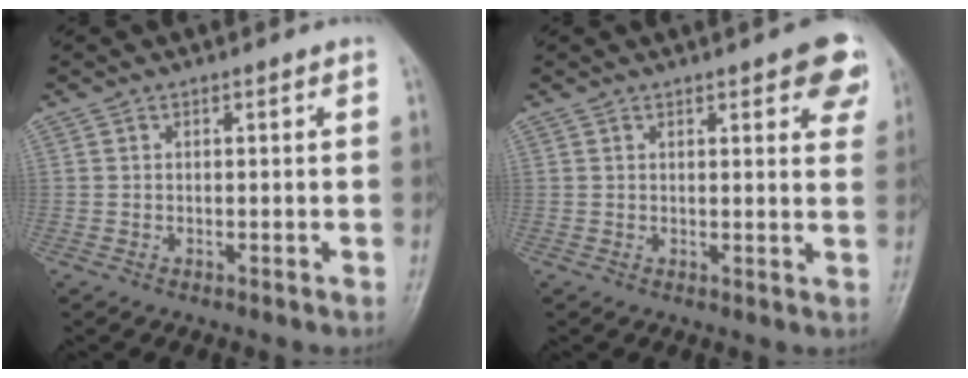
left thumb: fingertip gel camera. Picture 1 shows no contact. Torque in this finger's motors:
{"motor_torque": [1.11, 0.78, 0.51, -0.58, 0.01]}